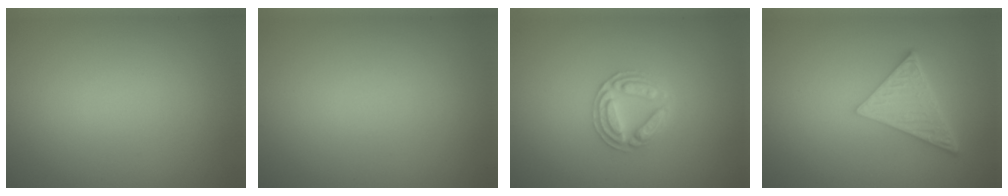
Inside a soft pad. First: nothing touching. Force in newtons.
{"total": 0.0}
{"total": 2.8, "press": 2.7, "slide": 0.5}
{"total": 5.1, "press": 3.8, "slide": 3.4}